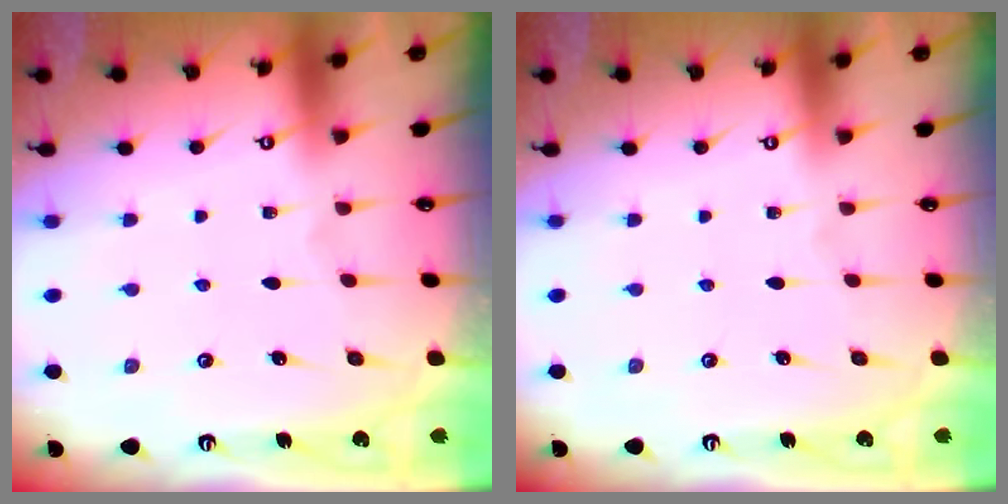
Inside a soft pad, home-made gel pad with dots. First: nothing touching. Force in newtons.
{"total": 0.0}